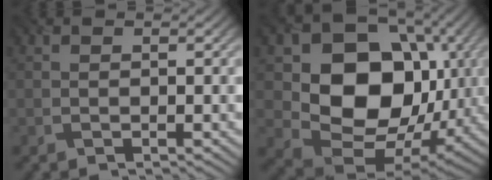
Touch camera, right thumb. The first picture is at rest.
{"total": 15.3, "force": [1.8, 11.9, 9.5], "torque": [-0.156, -0.021, 0.034]}